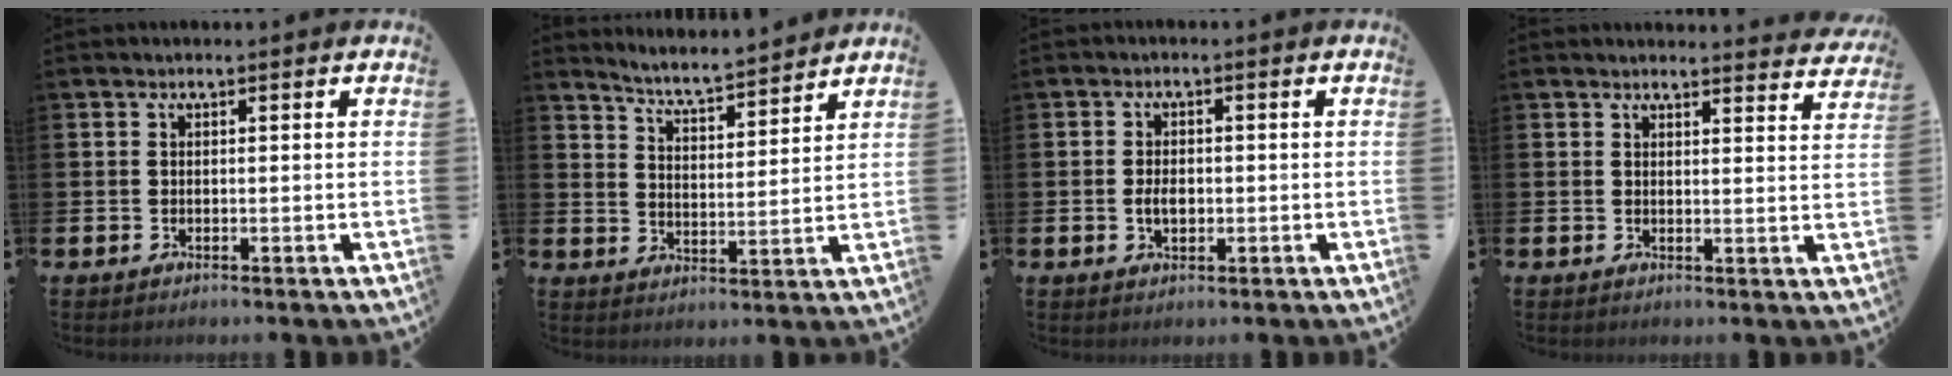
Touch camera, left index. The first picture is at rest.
{"total": 5.4, "force": [5.3, 0.1, 1.0], "torque": [-0.045, -0.040, 0.091]}
{"total": 2.5, "force": [-0.3, 1.6, 1.9], "torque": [-0.026, 0.001, -0.008]}
{"total": 2.7, "force": [2.7, 0.1, 0.0], "torque": [0.004, -0.020, 0.046]}